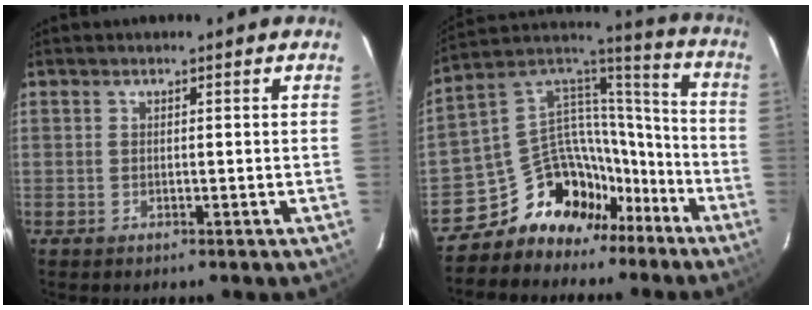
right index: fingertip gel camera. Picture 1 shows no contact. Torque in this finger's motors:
{"motor_torque": [0.43, -0.56, 0.12, -0.07]}